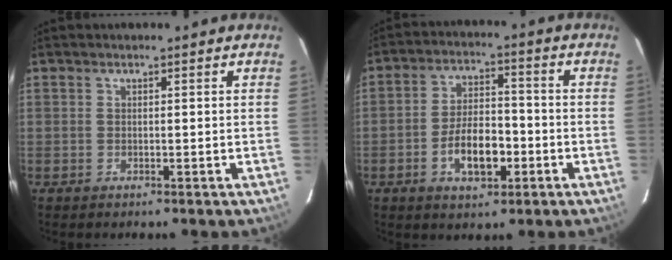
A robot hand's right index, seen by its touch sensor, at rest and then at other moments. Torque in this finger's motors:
{"motor_torque": [0.27, -0.21, 0.22, 0.06]}